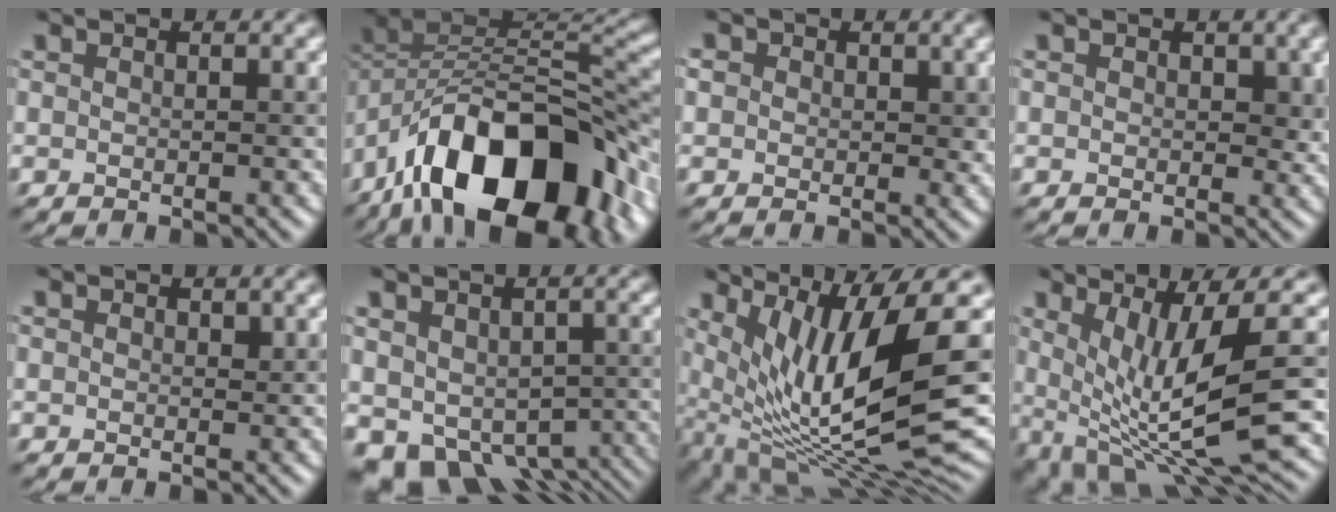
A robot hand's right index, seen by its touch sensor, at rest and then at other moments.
{"total": 15.2, "force": [-7.9, 7.4, 10.6], "torque": [-0.160, 0.014, -0.143]}
{"total": 3.3, "force": [0.9, 2.7, 1.6], "torque": [-0.014, 0.014, -0.003]}
{"total": 1.8, "force": [0.5, 1.3, 1.2], "torque": [-0.013, -0.004, 0.004]}
{"total": 0.5, "force": [0.3, 0.3, 0.2], "torque": [-0.001, -0.002, 0.004]}
{"total": 10.8, "force": [-5.0, 7.4, 6.1], "torque": [-0.079, -0.043, -0.043]}
{"total": 13.3, "force": [2.3, 3.8, 12.6], "torque": [-0.229, -0.013, 0.061]}
{"total": 11.1, "force": [0.2, 4.0, 10.4], "torque": [-0.187, -0.033, 0.029]}